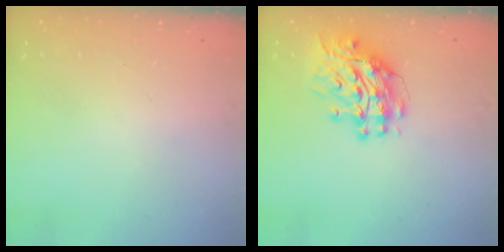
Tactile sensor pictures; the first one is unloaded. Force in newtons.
{"total": 11.7, "press": 11.6, "slide": 1.2}